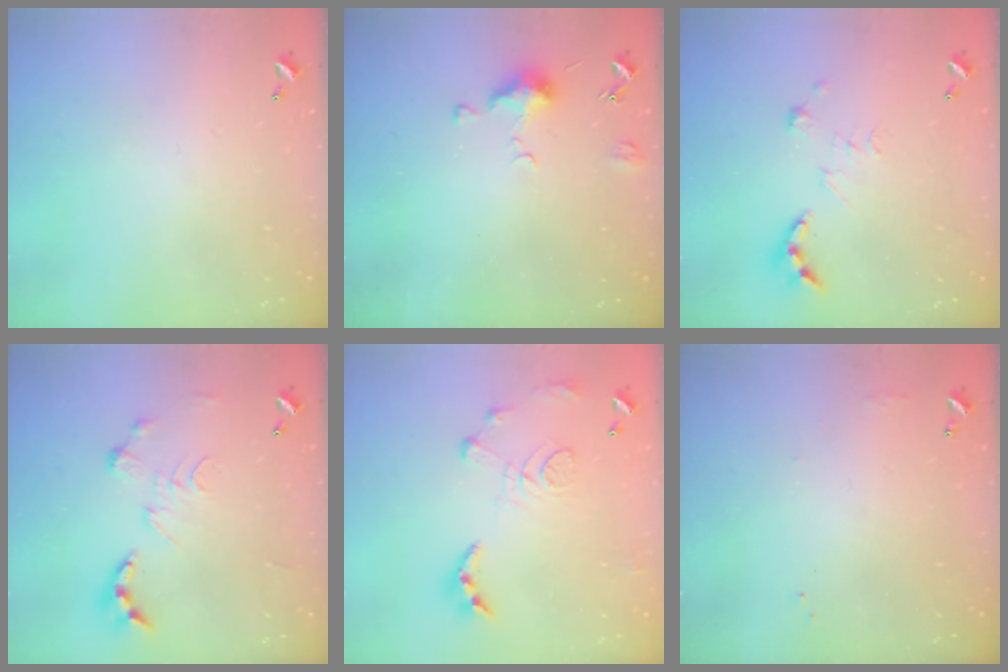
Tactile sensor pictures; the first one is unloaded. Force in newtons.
{"total": 5.9, "press": 5.8, "slide": 0.9}
{"total": 4.7, "press": 4.7, "slide": 0.4}
{"total": 0.0}
{"total": 11.4, "press": 11.3, "slide": 1.0}
{"total": 4.3, "press": 4.3, "slide": 0.6}